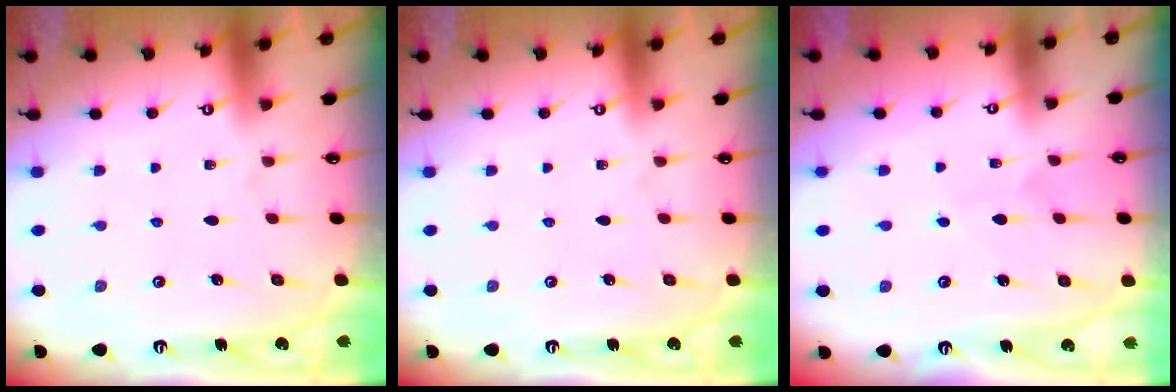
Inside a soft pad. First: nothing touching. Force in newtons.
{"total": 0.0}
{"total": 3.1, "press": 3.1, "slide": 0.3}